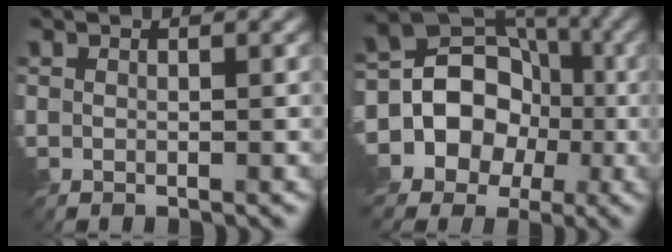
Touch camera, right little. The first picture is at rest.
{"total": 13.3, "force": [-3.7, 11.7, 5.2], "torque": [-0.101, 0.015, -0.081]}